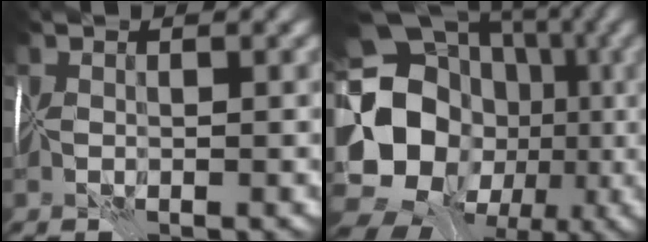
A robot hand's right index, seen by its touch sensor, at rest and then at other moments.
{"total": 19.6, "force": [-4.3, 16.5, 9.7], "torque": [-0.146, 0.000, -0.100]}